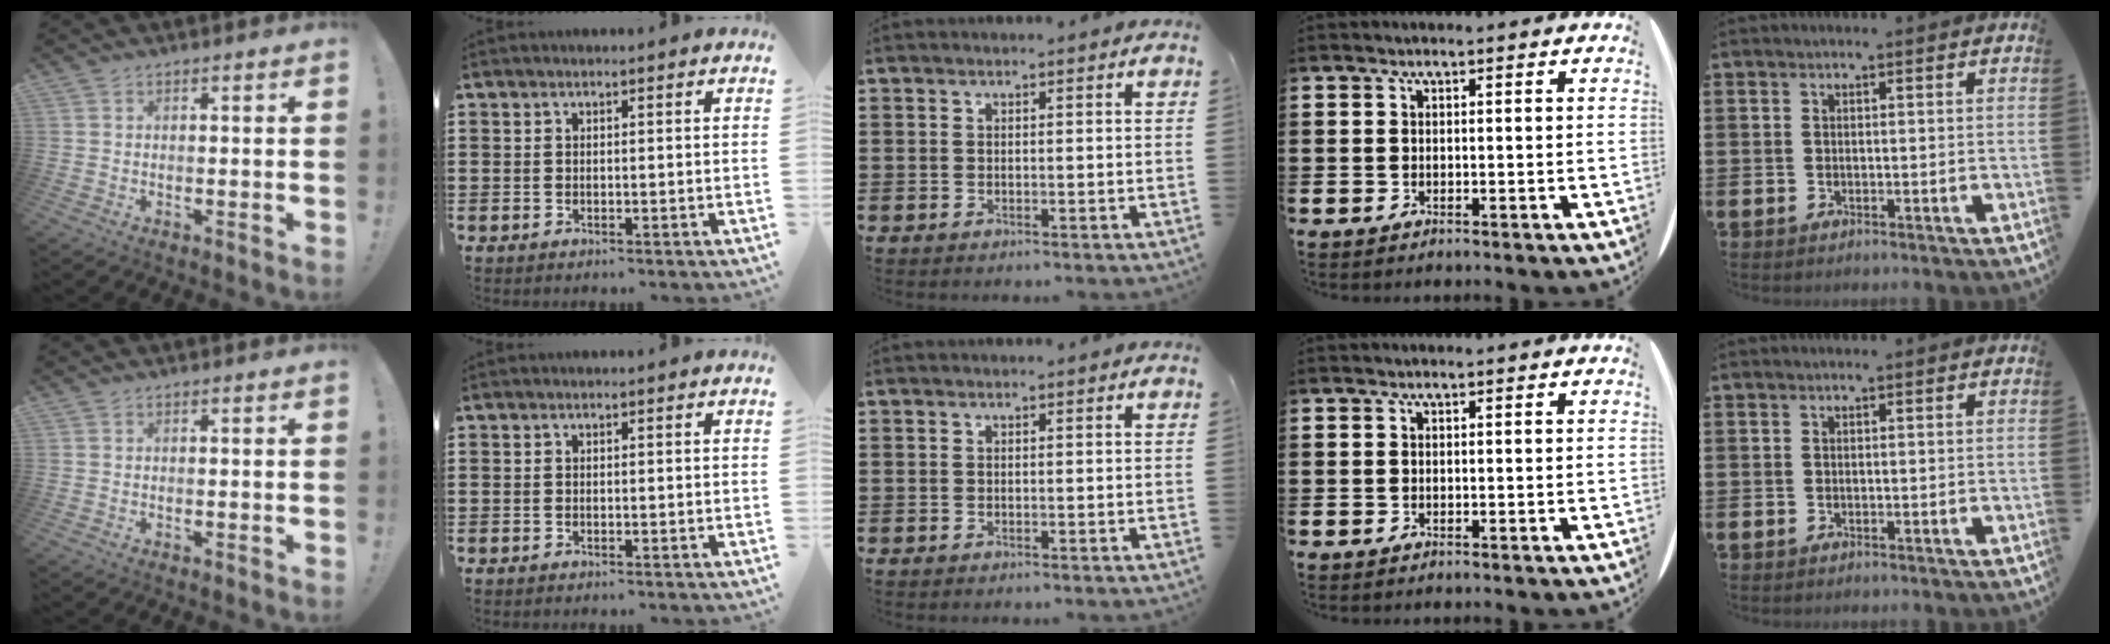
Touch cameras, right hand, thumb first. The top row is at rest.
{}